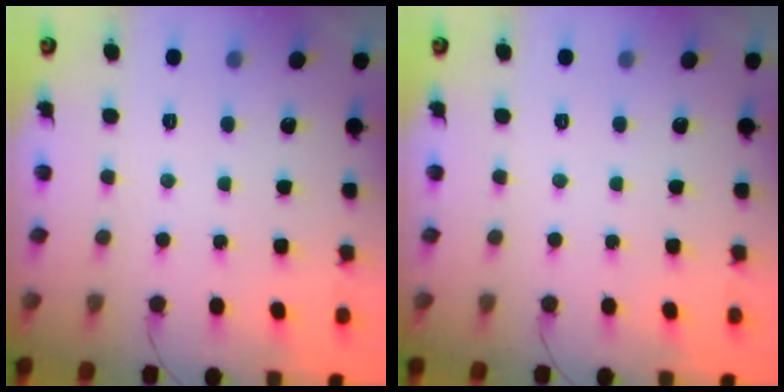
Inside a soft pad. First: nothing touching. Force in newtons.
{"total": 0.0}